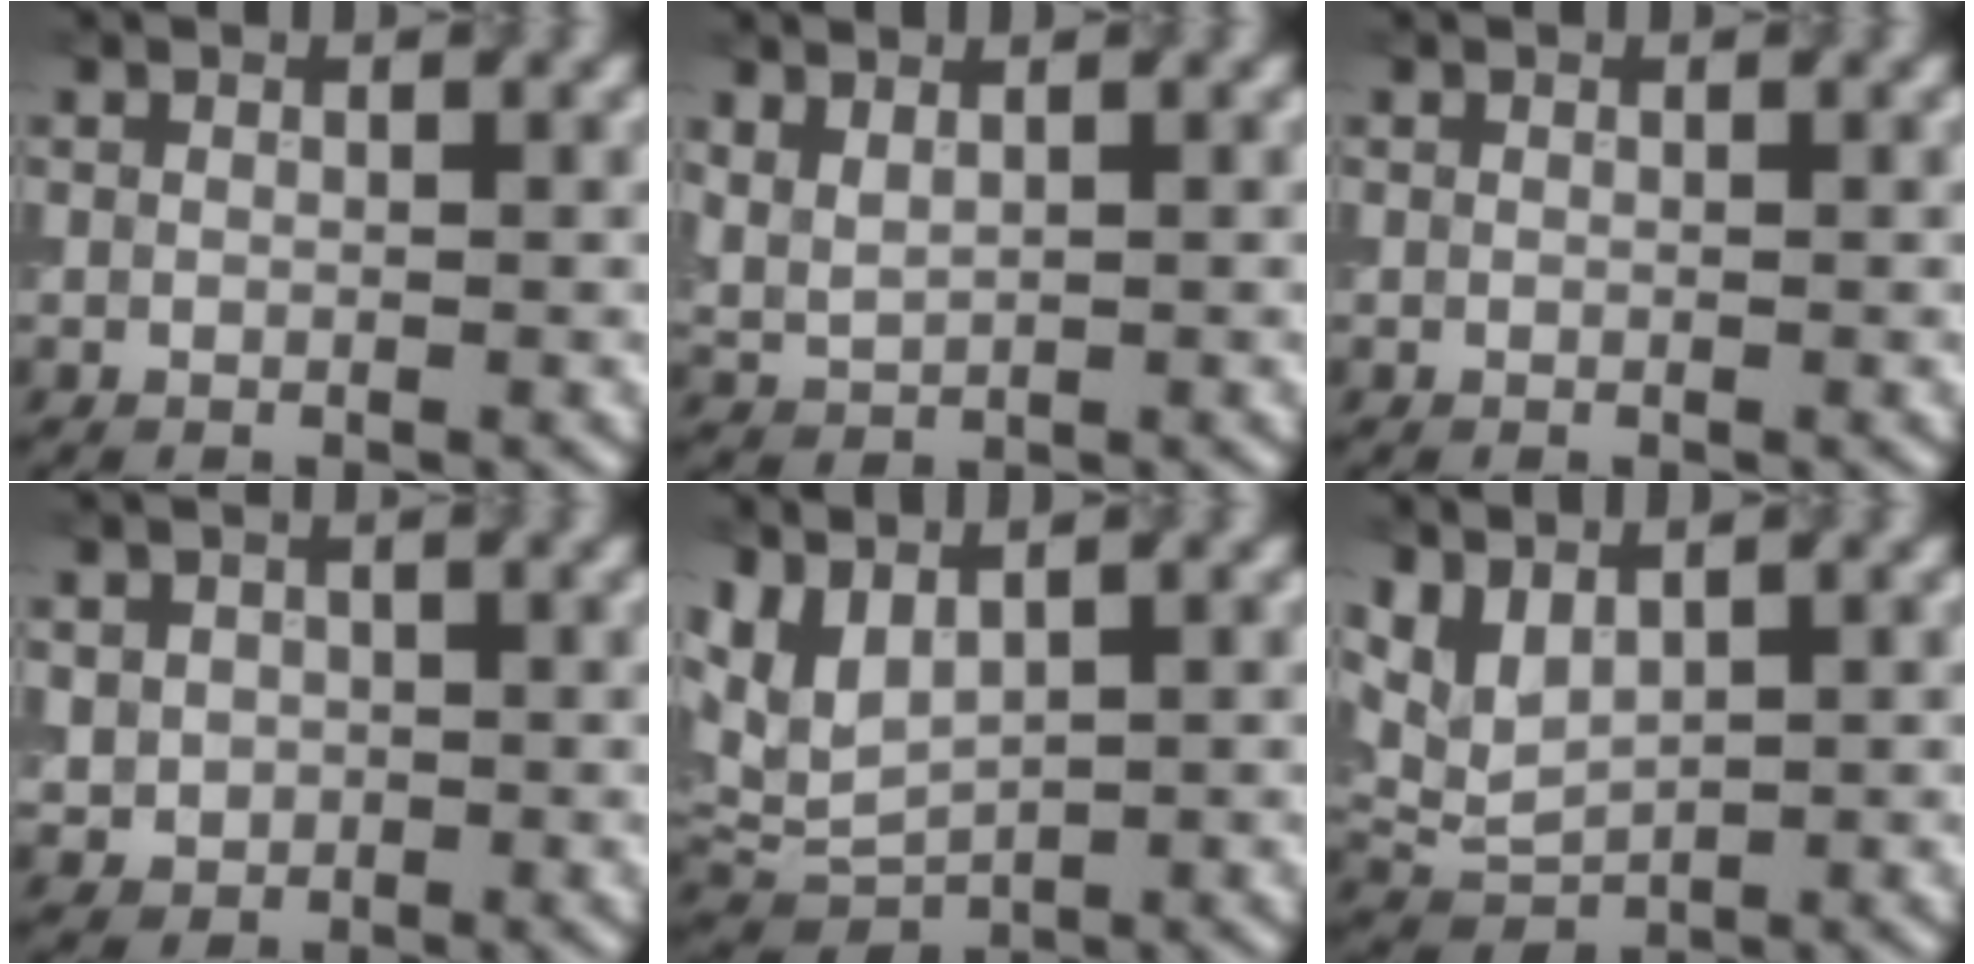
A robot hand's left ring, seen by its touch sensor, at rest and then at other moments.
{"total": 1.7, "force": [1.2, 0.7, 0.9], "torque": [-0.024, -0.002, 0.032]}
{"total": 0.0}
{"total": 2.1, "force": [-0.1, 2.0, 0.7], "torque": [-0.008, -0.004, 0.000]}
{"total": 4.1, "force": [1.7, 2.1, 3.1], "torque": [-0.081, -0.003, 0.041]}
{"total": 3.3, "force": [1.9, 1.6, 2.2], "torque": [-0.057, -0.002, 0.047]}